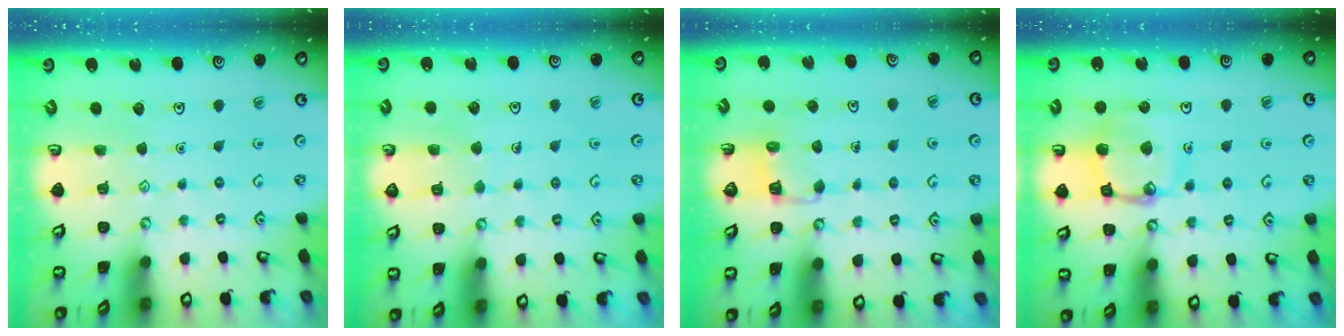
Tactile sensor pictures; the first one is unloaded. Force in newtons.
{"total": 4.8, "press": 4.8, "slide": 0.3}
{"total": 3.3, "press": 3.3, "slide": 0.3}
{"total": 14.3, "press": 14.2, "slide": 1.5}